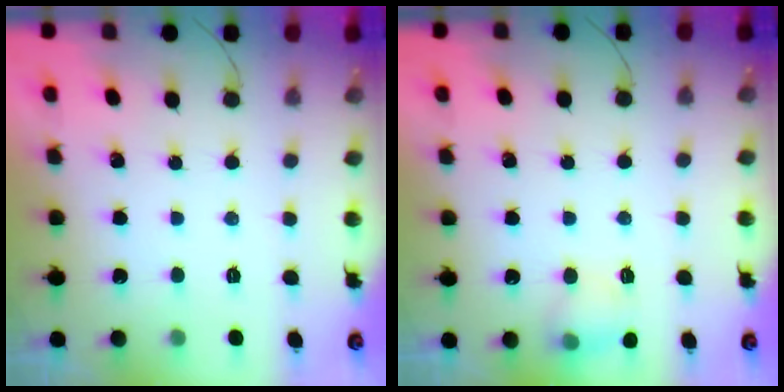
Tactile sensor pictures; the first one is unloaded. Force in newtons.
{"total": 7.5, "press": 7.2, "slide": 1.8}